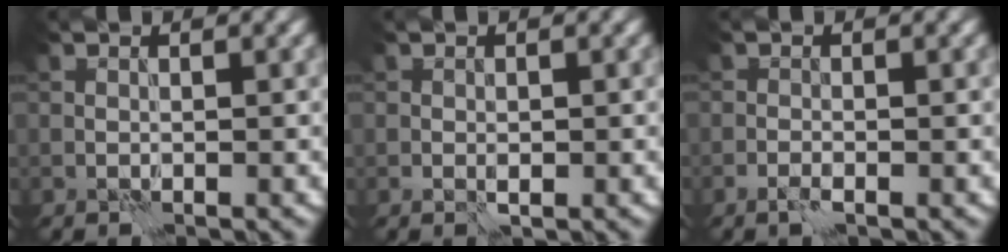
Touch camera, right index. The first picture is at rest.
{"total": 1.3, "force": [-0.2, 0.9, 0.8], "torque": [-0.016, -0.004, -0.002]}
{"total": 1.1, "force": [-0.7, 0.4, 0.7], "torque": [-0.017, 0.000, -0.016]}